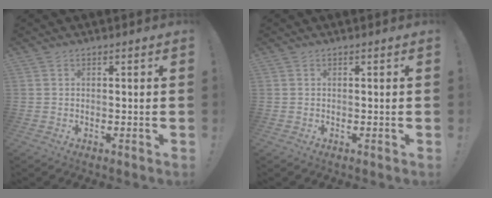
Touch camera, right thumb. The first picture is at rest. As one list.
[{"total": 0.0}]